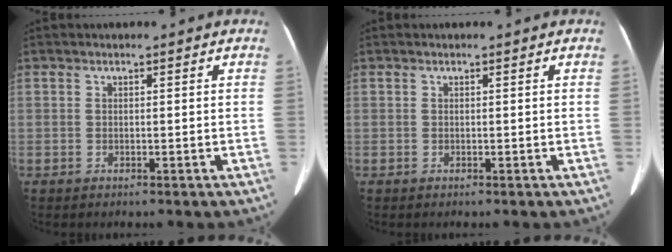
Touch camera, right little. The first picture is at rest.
{"total": 0.0}